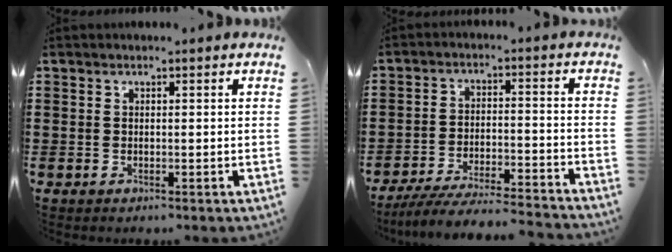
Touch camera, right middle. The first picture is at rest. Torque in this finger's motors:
{"motor_torque": [1.60, 0.07, 0.18, 0.14]}